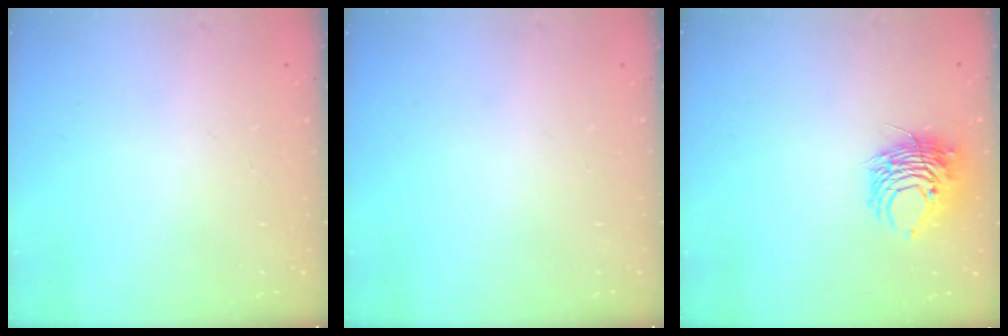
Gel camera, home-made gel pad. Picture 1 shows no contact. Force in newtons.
{"total": 0.0}
{"total": 11.0, "press": 10.9, "slide": 0.7}